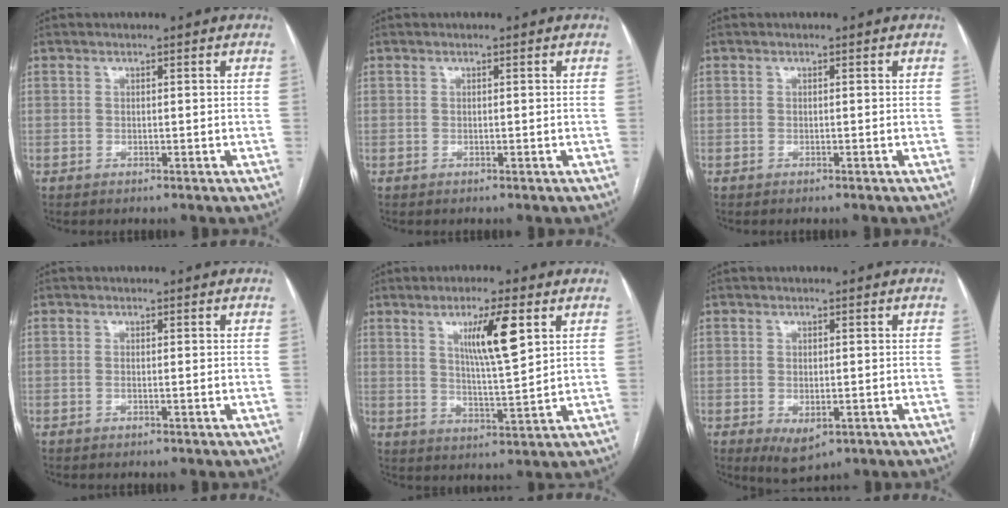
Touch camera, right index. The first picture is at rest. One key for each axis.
{"total": 0.0}
{"total": 0.0}
{"total": 0.6, "fx": -0.1, "fy": 0.0, "fz": 0.6, "tx": -0.011, "ty": -0.001, "tz": 0.000}
{"total": 8.7, "fx": 3.6, "fy": 0.5, "fz": 7.9, "tx": -0.137, "ty": -0.005, "tz": 0.062}
{"total": 4.7, "fx": -1.8, "fy": 2.3, "fz": 3.6, "tx": -0.059, "ty": -0.010, "tz": -0.015}